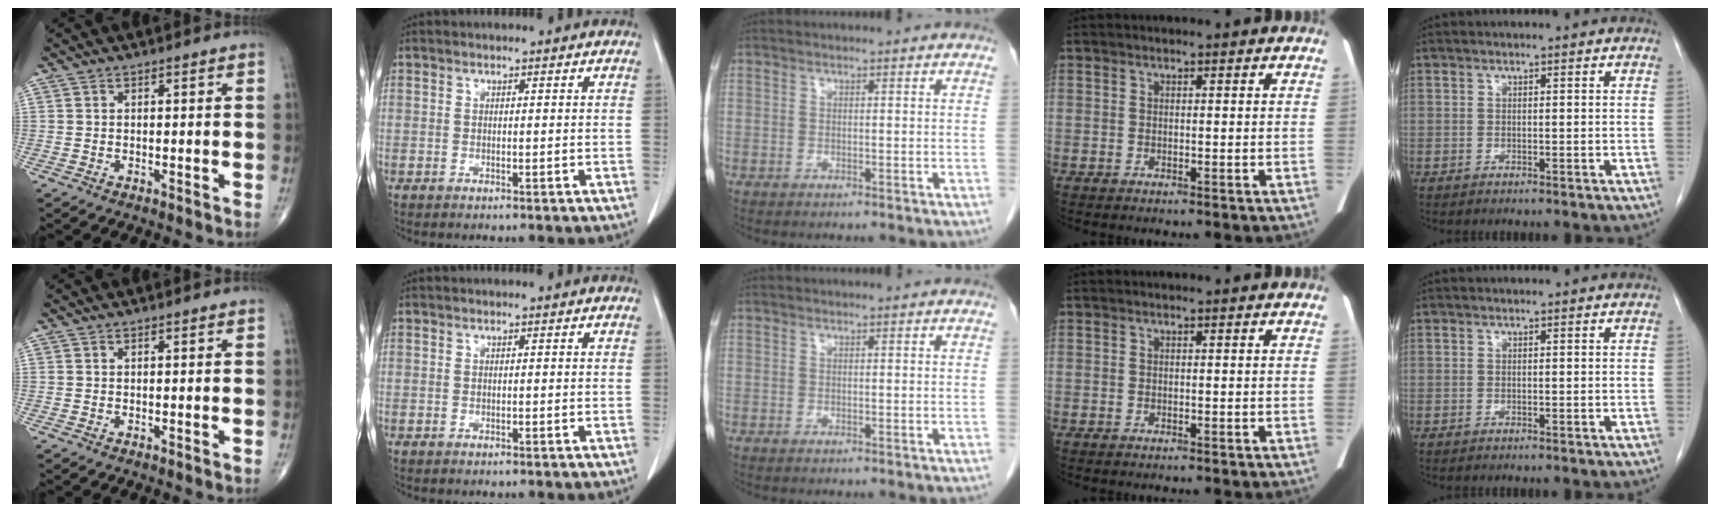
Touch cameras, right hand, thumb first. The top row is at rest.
{}